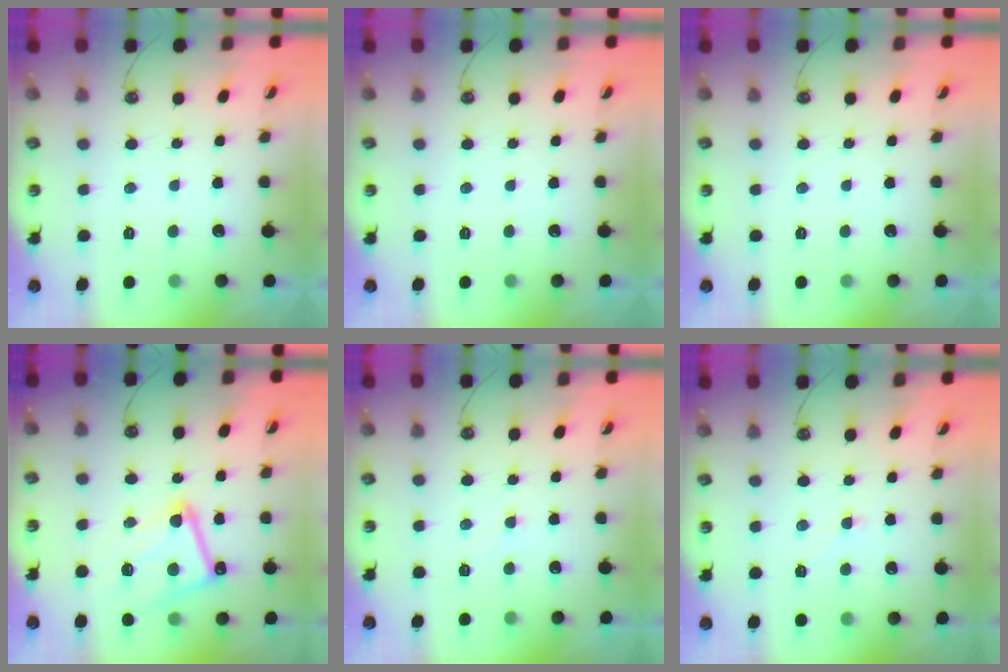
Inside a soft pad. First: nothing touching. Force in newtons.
{"total": 0.0}
{"total": 0.0}
{"total": 11.9, "press": 11.8, "slide": 0.7}
{"total": 0.6, "press": 0.1, "slide": 0.5}
{"total": 1.5, "press": 1.5, "slide": 0.3}